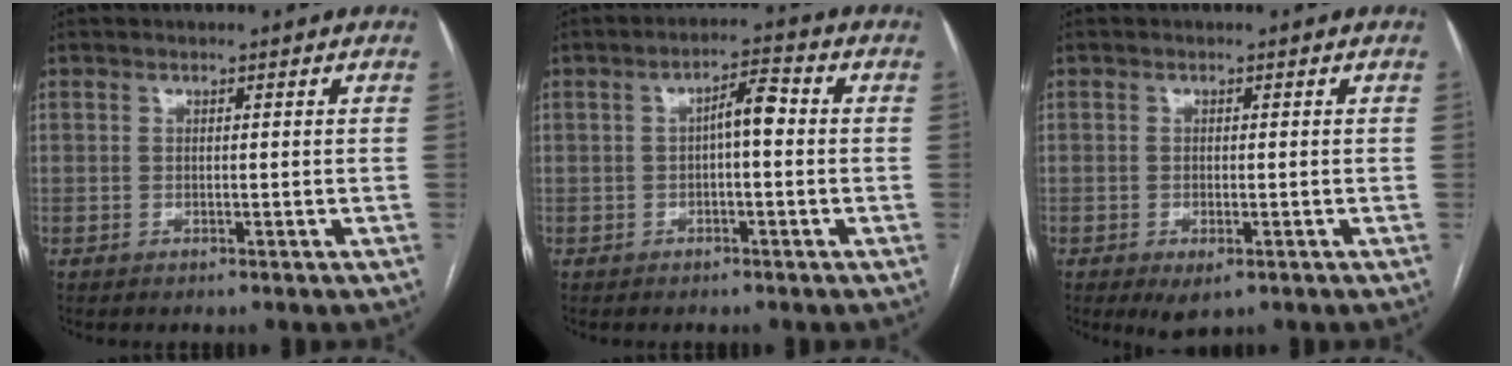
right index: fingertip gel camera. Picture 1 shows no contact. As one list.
[{"total": 4.2, "force": [0.0, 1.1, 4.0], "torque": [-0.065, 0.018, -0.002]}, {"total": 2.9, "force": [-1.4, 1.1, 2.3], "torque": [-0.038, -0.004, -0.013]}]